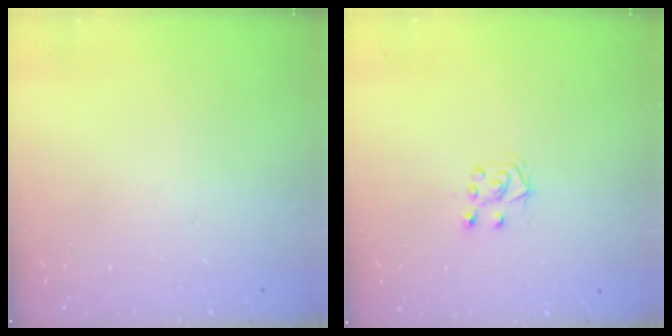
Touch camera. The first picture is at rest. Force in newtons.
{"total": 5.8, "press": 5.8, "slide": 0.5}